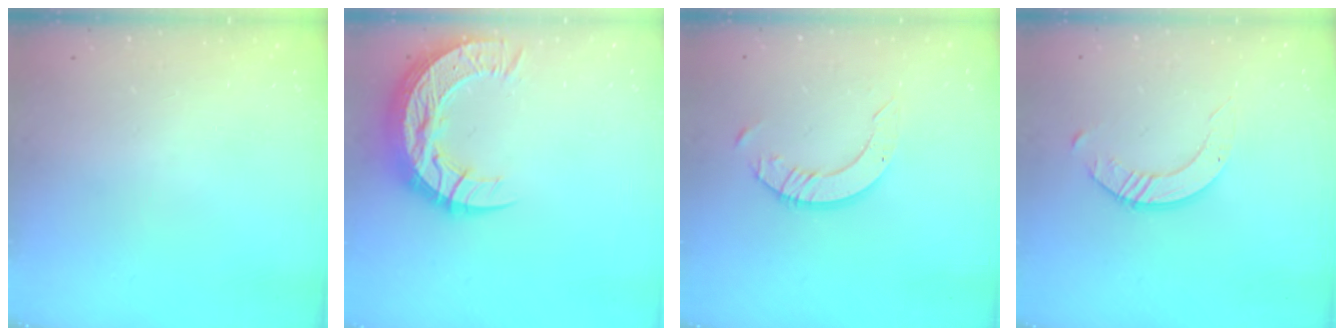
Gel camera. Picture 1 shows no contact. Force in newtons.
{"total": 15.4, "press": 15.3, "slide": 1.1}
{"total": 6.1, "press": 6.1, "slide": 0.6}
{"total": 2.5, "press": 2.5, "slide": 0.3}